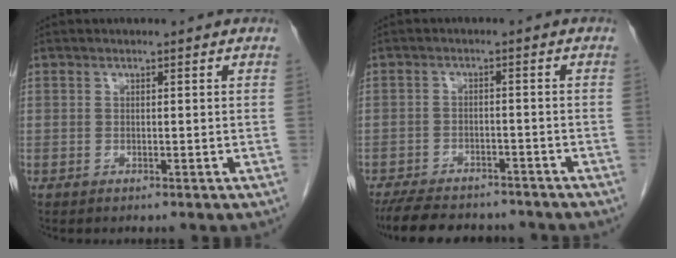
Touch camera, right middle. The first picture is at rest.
{"total": 12.3, "force": [-10.7, 3.8, 4.8], "torque": [-0.094, -0.005, -0.151]}